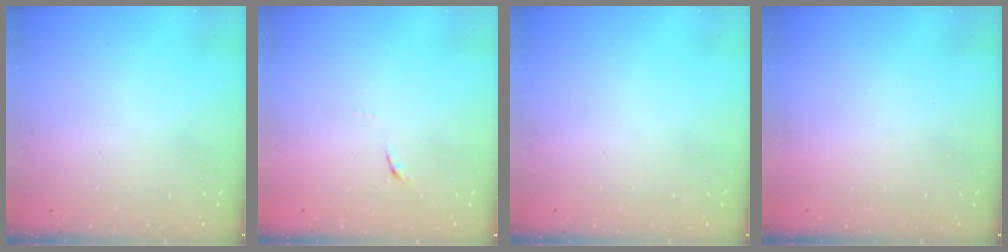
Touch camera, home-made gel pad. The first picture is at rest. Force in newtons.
{"total": 4.5, "press": 4.4, "slide": 0.9}
{"total": 0.0}
{"total": 1.5, "press": 1.5, "slide": 0.1}